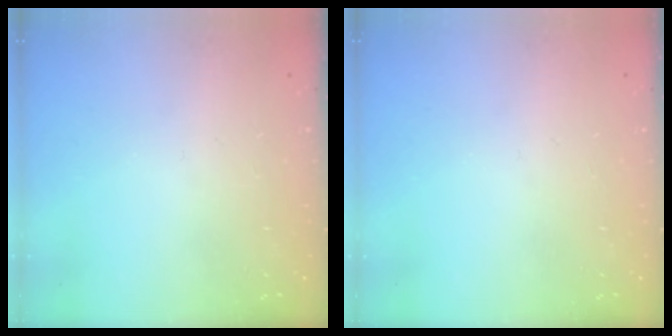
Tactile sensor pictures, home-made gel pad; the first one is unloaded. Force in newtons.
{"total": 0.0}